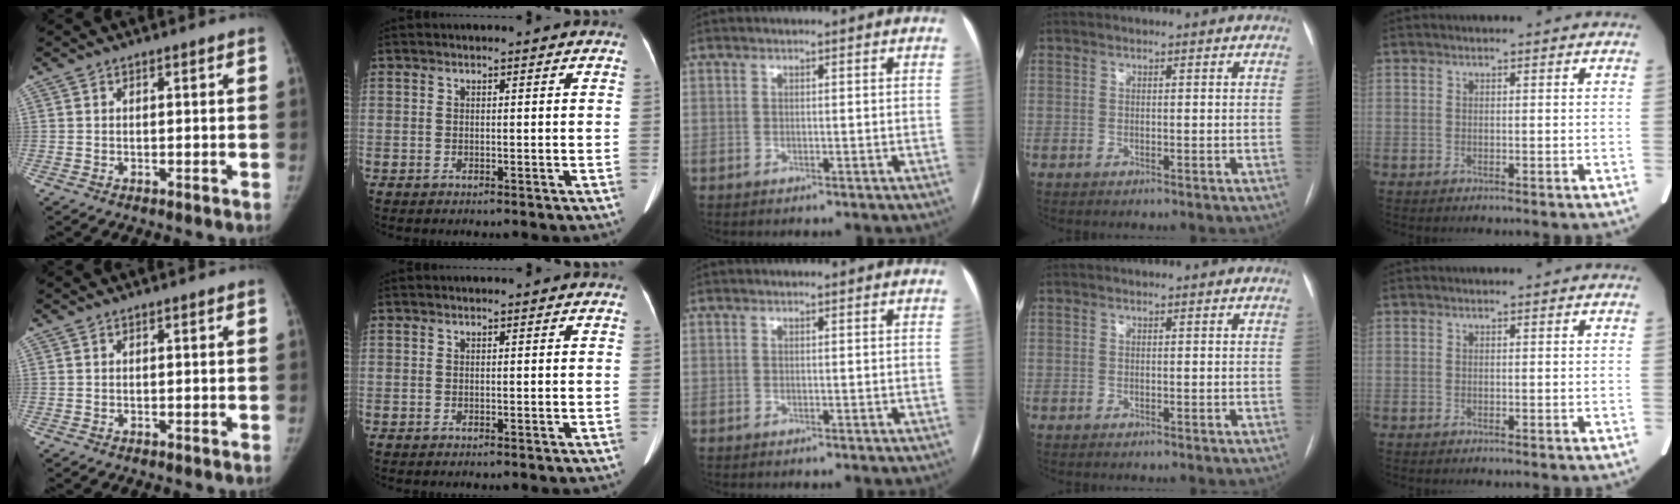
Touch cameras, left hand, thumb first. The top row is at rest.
{}